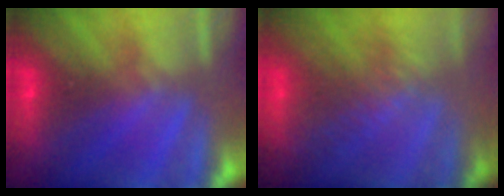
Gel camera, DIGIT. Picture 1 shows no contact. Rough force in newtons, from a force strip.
{"total": 7.8}